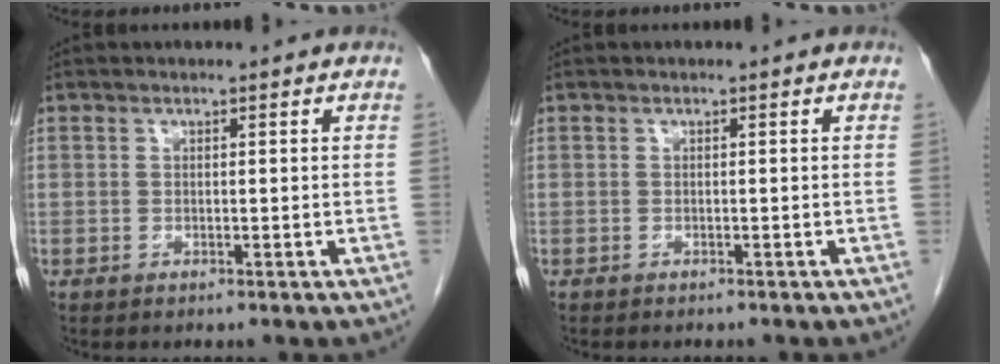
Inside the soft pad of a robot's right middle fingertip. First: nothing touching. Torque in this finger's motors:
{"motor_torque": [0.01, 0.01, -0.01, 0.00]}